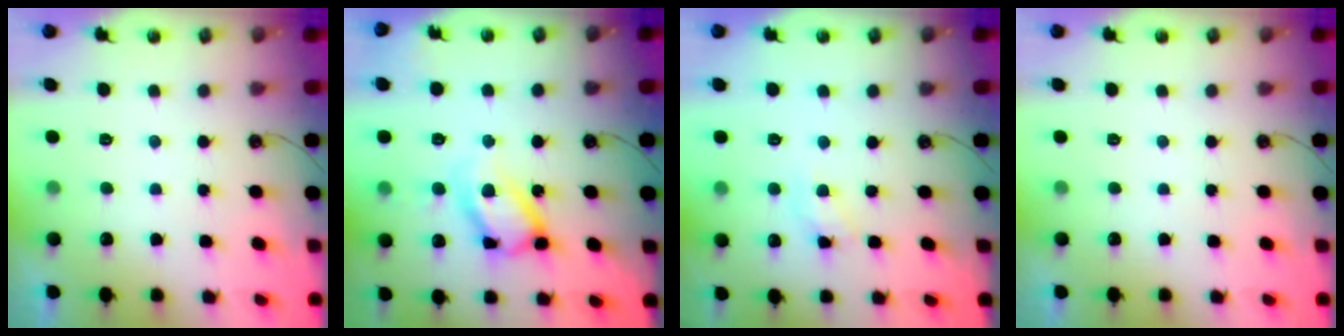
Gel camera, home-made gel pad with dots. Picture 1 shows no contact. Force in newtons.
{"total": 15.7, "press": 15.6, "slide": 1.3}
{"total": 5.1, "press": 5.0, "slide": 0.4}
{"total": 0.0}